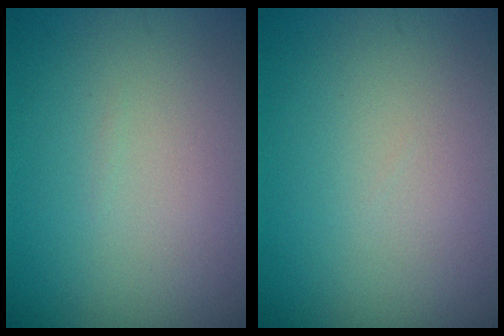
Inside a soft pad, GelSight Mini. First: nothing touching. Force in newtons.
{"total": 0.0}